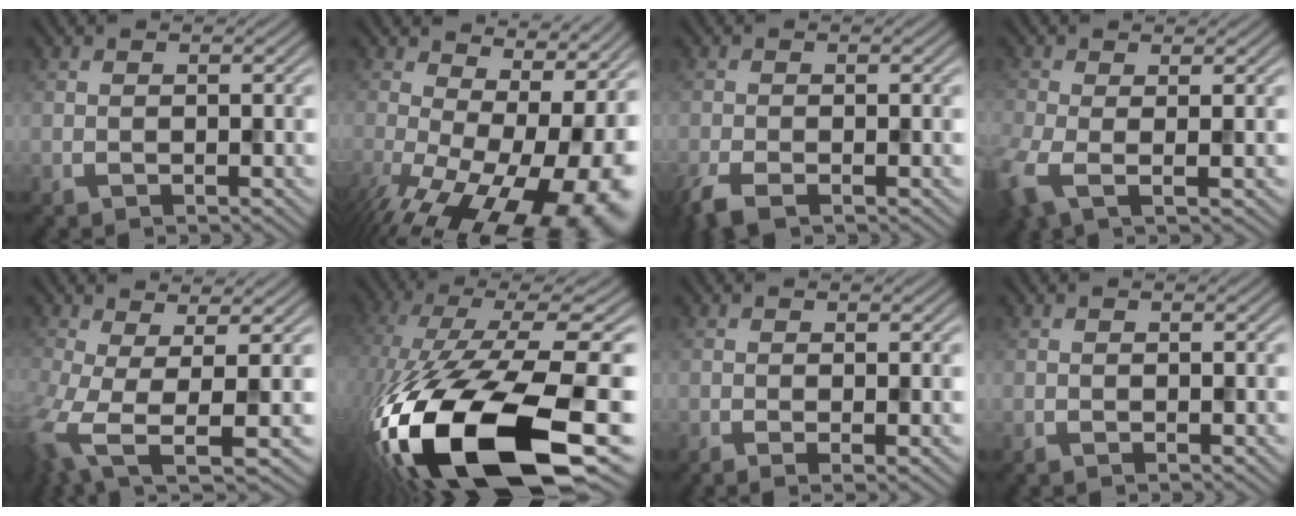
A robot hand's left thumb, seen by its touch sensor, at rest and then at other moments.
{"total": 17.7, "force": [-4.3, 9.4, 14.4], "torque": [-0.209, -0.048, -0.036]}
{"total": 3.0, "force": [-2.4, 0.6, 1.7], "torque": [-0.038, -0.009, -0.049]}
{"total": 4.7, "force": [-1.6, 1.9, 4.0], "torque": [-0.100, -0.016, -0.029]}
{"total": 6.5, "force": [-1.9, 2.2, 5.8], "torque": [-0.119, -0.027, -0.034]}
{"total": 19.5, "force": [-9.1, 7.2, 15.7], "torque": [-0.317, -0.056, -0.129]}
{"total": 1.6, "force": [-0.2, 0.4, 1.5], "torque": [-0.022, -0.004, -0.004]}
{"total": 0.0}